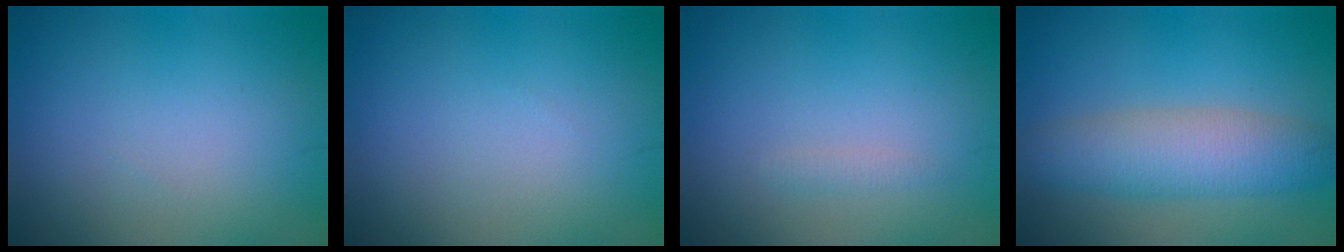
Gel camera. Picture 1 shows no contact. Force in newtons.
{"total": 0.0}
{"total": 0.7, "press": 0.7, "slide": 0.0}
{"total": 5.1, "press": 5.1, "slide": 0.3}